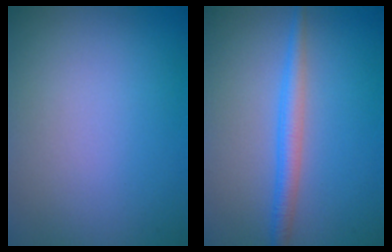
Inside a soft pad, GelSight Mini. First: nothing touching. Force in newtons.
{"total": 2.6, "press": 2.6, "slide": 0.0}